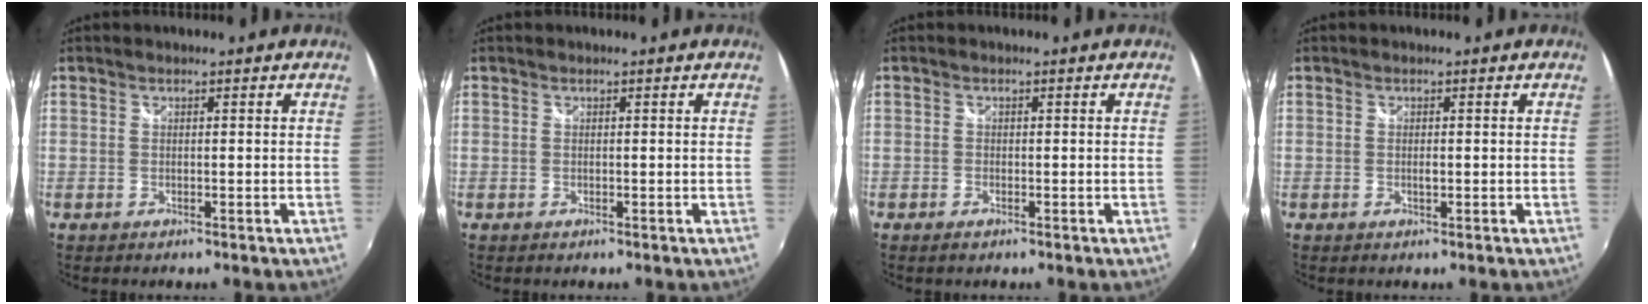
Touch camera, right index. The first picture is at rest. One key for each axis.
{"total": 0.0}
{"total": 1.0, "fx": -0.7, "fy": 0.6, "fz": 0.3, "tx": -0.007, "ty": -0.003, "tz": -0.015}
{"total": 1.0, "fx": -0.1, "fy": 0.5, "fz": 0.9, "tx": -0.015, "ty": -0.001, "tz": -0.003}